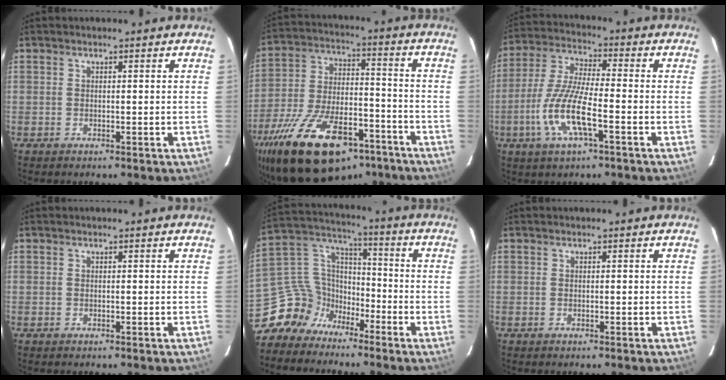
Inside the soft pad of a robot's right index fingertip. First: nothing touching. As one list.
[{"total": 26.4, "force": [-17.5, 11.8, 15.8], "torque": [-0.312, -0.020, -0.268]}, {"total": 12.0, "force": [-4.4, 2.5, 10.9], "torque": [-0.232, -0.008, -0.086]}, {"total": 0.0}, {"total": 11.6, "force": [-9.0, 7.1, 1.4], "torque": [-0.053, 0.049, -0.175]}, {"total": 0.0}]